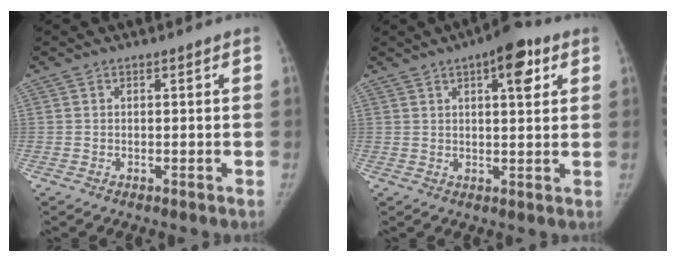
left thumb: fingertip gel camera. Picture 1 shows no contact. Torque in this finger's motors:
{"motor_torque": [0.64, 0.45, 1.17, -0.77, 0.22]}